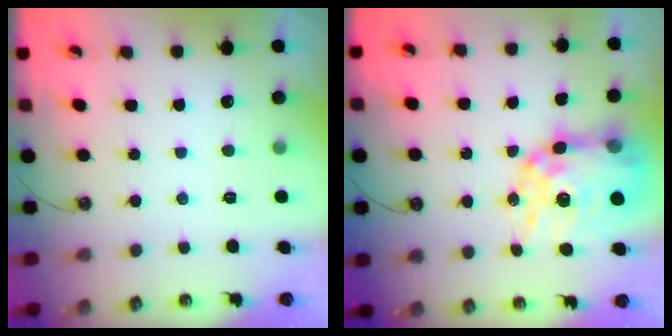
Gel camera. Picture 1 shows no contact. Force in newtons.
{"total": 19.9, "press": 19.9, "slide": 1.5}